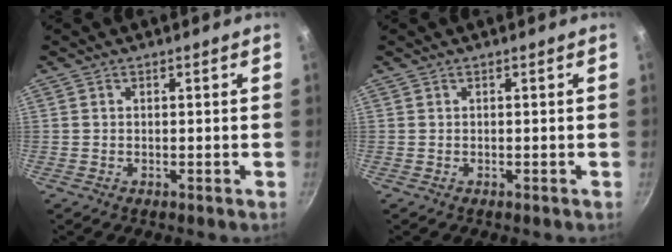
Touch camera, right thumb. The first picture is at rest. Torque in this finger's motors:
{"motor_torque": [0.31, 0.04, 0.13, -0.59, -0.06]}